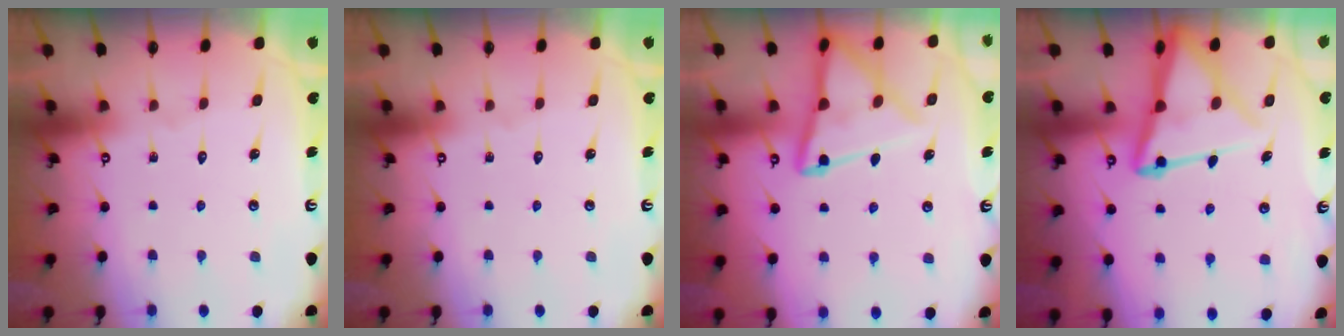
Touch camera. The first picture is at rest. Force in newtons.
{"total": 0.0}
{"total": 12.9, "press": 12.9, "slide": 1.2}
{"total": 12.0, "press": 11.9, "slide": 1.2}